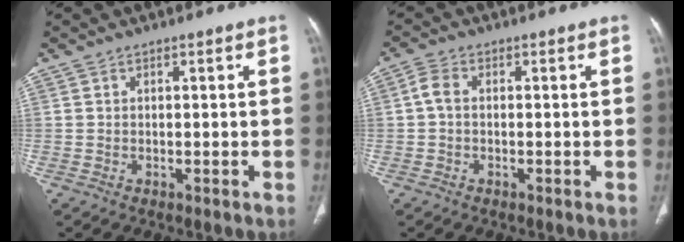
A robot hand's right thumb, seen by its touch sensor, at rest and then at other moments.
{"total": 2.7, "force": [-0.1, 1.7, 2.0], "torque": [-0.040, 0.007, -0.007]}